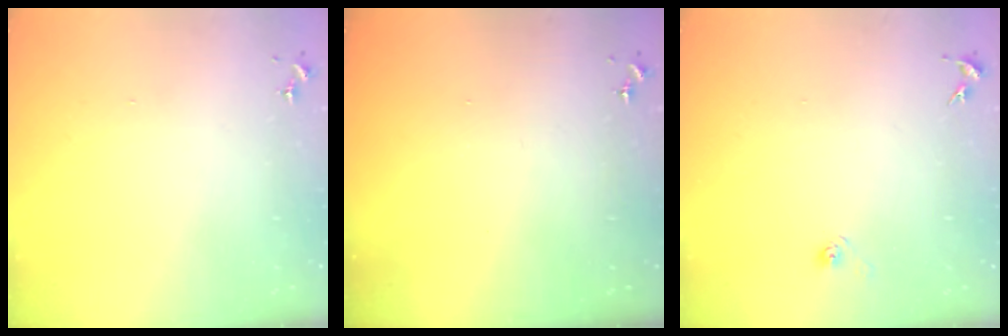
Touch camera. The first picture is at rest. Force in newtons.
{"total": 0.0}
{"total": 3.3, "press": 3.0, "slide": 1.2}